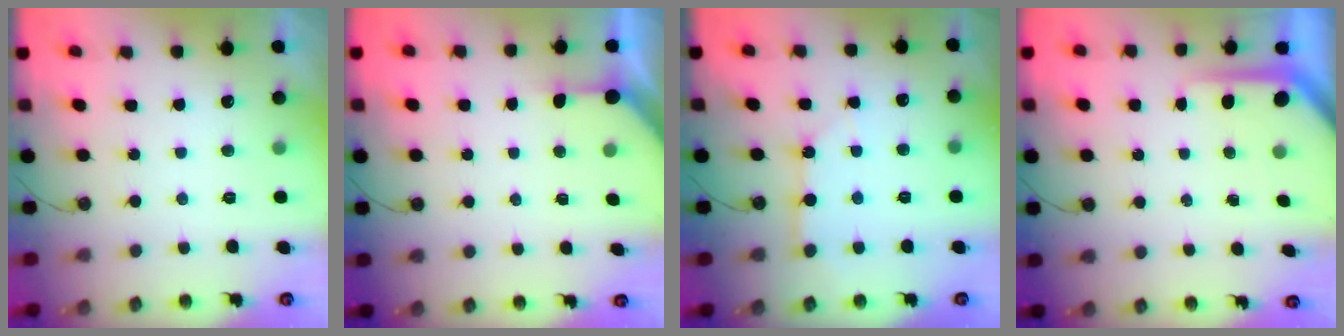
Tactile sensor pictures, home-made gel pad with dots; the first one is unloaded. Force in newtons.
{"total": 2.8, "press": 2.8, "slide": 0.3}
{"total": 3.0, "press": 3.0, "slide": 0.2}
{"total": 5.2, "press": 5.1, "slide": 0.5}